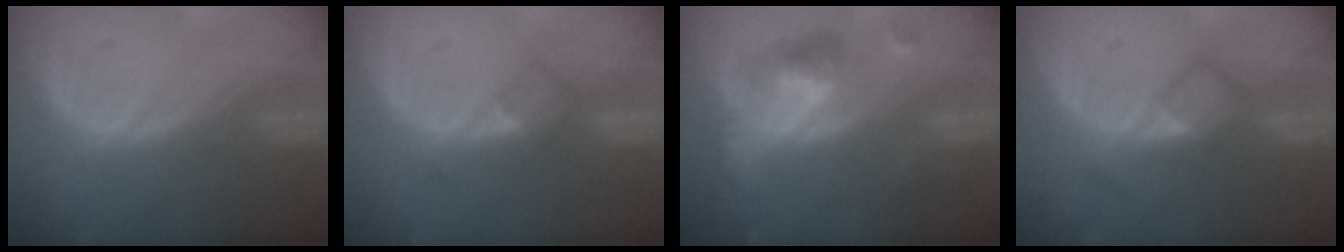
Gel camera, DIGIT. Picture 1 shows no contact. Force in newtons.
{"total": 2.7, "press": 2.4, "slide": 1.1}
{"total": 6.4, "press": 5.9, "slide": 2.5}
{"total": 3.9, "press": 3.8, "slide": 0.3}